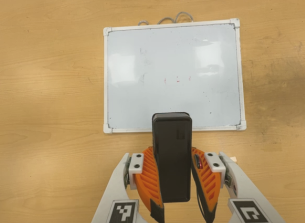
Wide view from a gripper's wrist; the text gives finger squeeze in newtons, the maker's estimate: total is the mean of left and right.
{"total": 8.1, "left": 7.0, "right": 9.2}